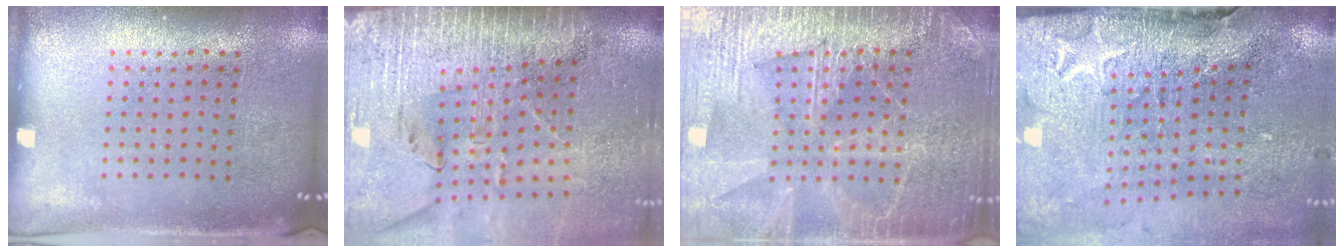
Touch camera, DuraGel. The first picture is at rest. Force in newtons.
{"total": 3.9, "press": 3.4, "slide": 1.9}
{"total": 4.0, "press": 4.0, "slide": 0.6}
{"total": 3.7, "press": 3.3, "slide": 1.7}